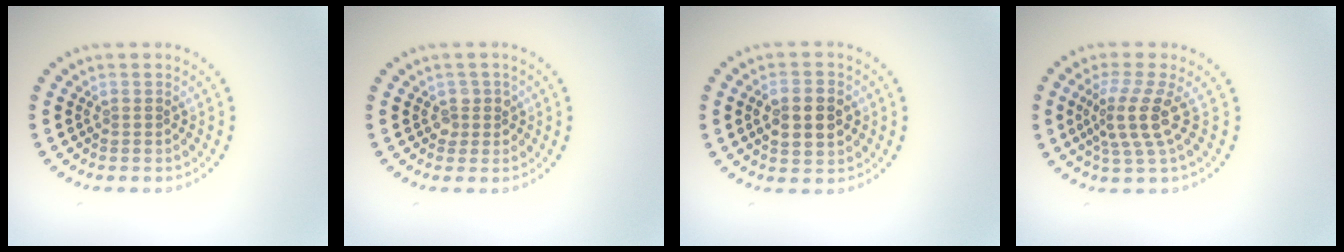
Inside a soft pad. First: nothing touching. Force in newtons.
{"total": 1.5, "press": 1.4, "slide": 0.7}
{"total": 4.5, "press": 4.5, "slide": 0.1}
{"total": 3.7, "press": 2.8, "slide": 2.4}